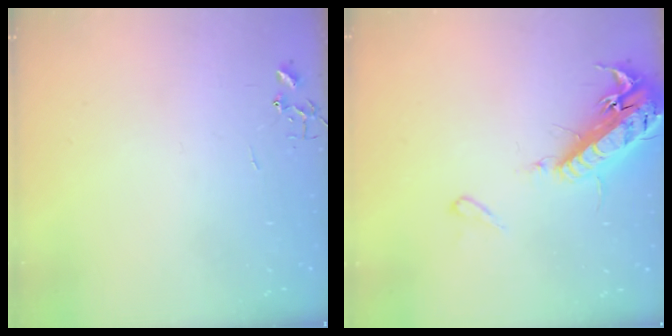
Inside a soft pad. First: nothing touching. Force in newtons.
{"total": 17.4, "press": 16.9, "slide": 4.1}